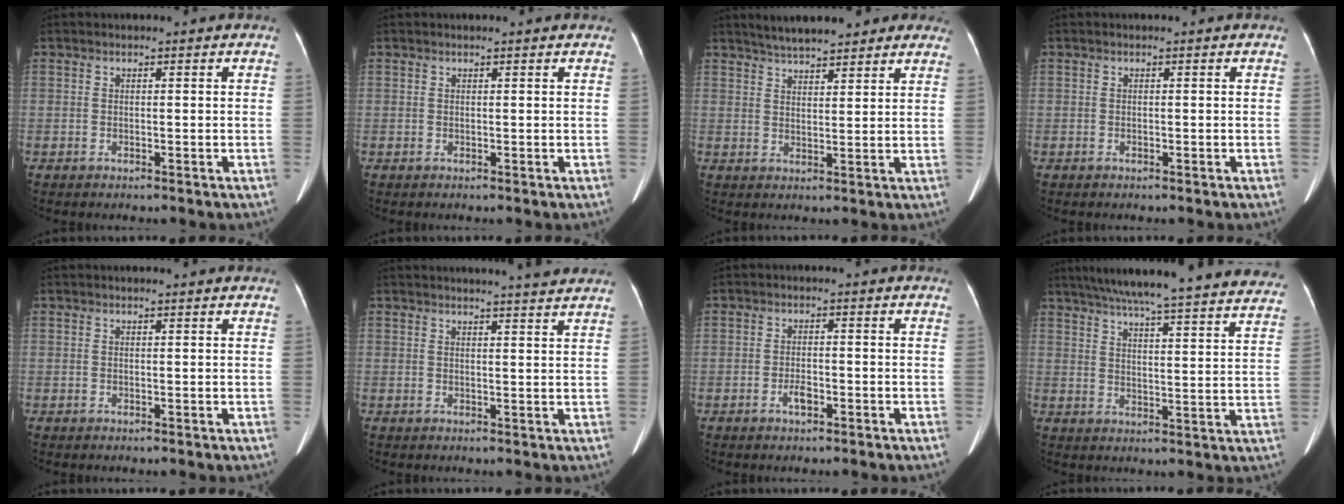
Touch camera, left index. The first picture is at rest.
{"total": 0.9, "force": [0.8, 0.0, 0.3], "torque": [-0.009, 0.006, 0.011]}
{"total": 11.7, "force": [10.0, 3.0, 5.4], "torque": [-0.069, 0.029, 0.134]}
{"total": 0.0}
{"total": 1.2, "force": [1.1, 0.0, 0.5], "torque": [-0.012, 0.008, 0.013]}
{"total": 6.8, "force": [6.3, -0.6, 2.5], "torque": [-0.035, 0.002, 0.062]}
{"total": 2.0, "force": [-1.1, 0.7, 1.5], "torque": [-0.030, 0.001, -0.019]}
{"total": 33.7, "force": [30.4, 2.8, 14.4], "torque": [-0.213, -0.050, 0.370]}